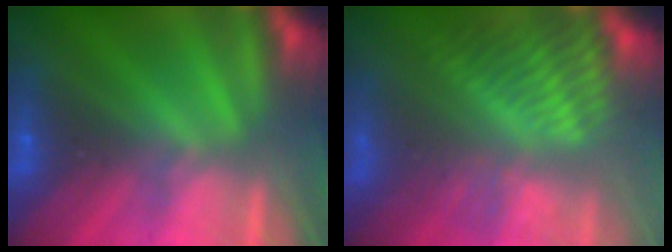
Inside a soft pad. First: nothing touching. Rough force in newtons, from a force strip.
{"total": 5.3}